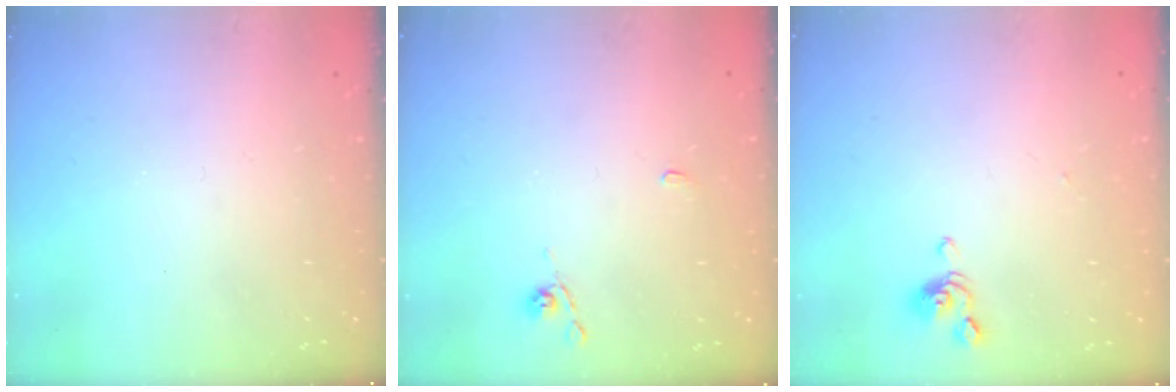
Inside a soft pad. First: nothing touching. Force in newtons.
{"total": 2.6, "press": 2.6, "slide": 0.3}
{"total": 0.8, "press": 0.6, "slide": 0.5}